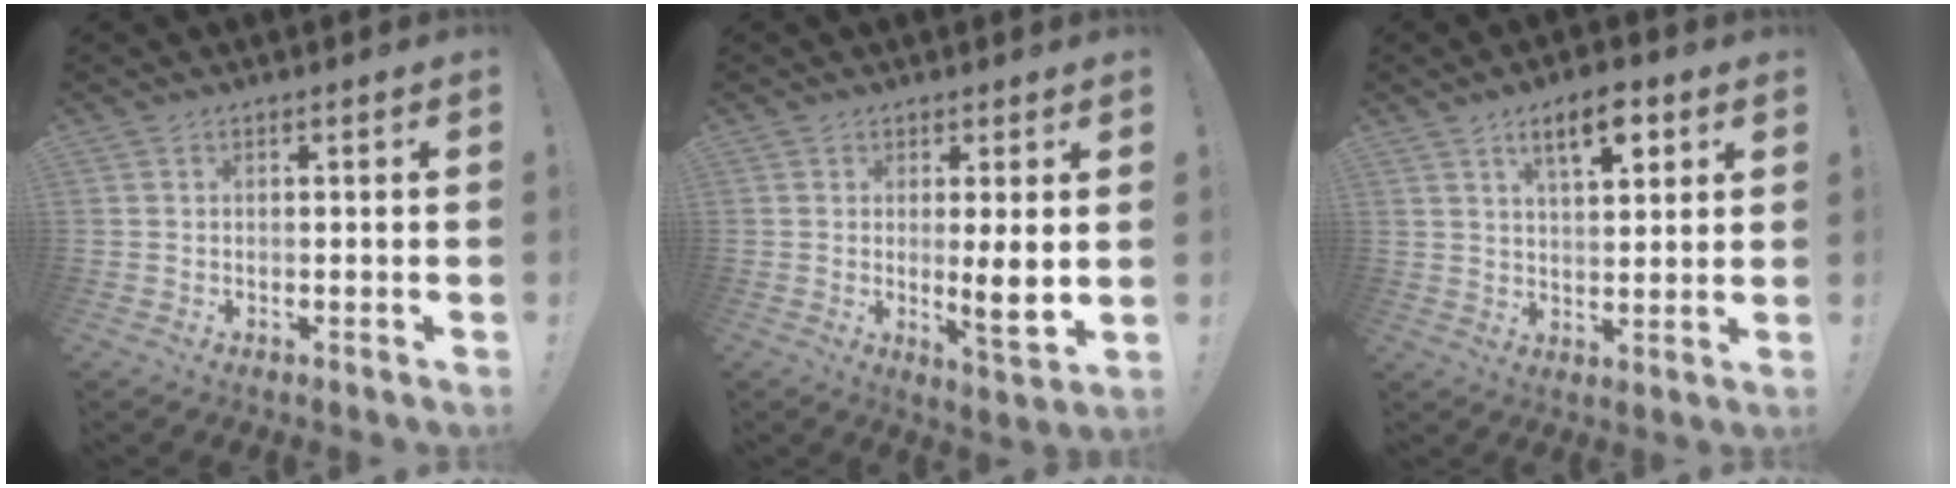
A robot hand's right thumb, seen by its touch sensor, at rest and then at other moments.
{"total": 7.7, "force": [0.4, 0.8, 7.6], "torque": [-0.105, -0.018, 0.006]}
{"total": 9.6, "force": [5.0, 3.7, 7.3], "torque": [-0.113, -0.013, 0.085]}